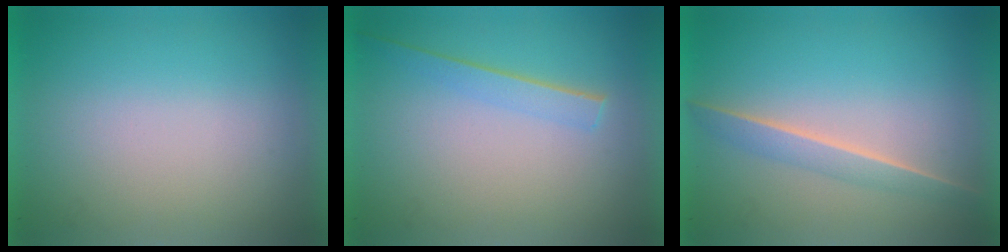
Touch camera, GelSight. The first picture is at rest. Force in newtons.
{"total": 1.4}
{"total": 1.7}